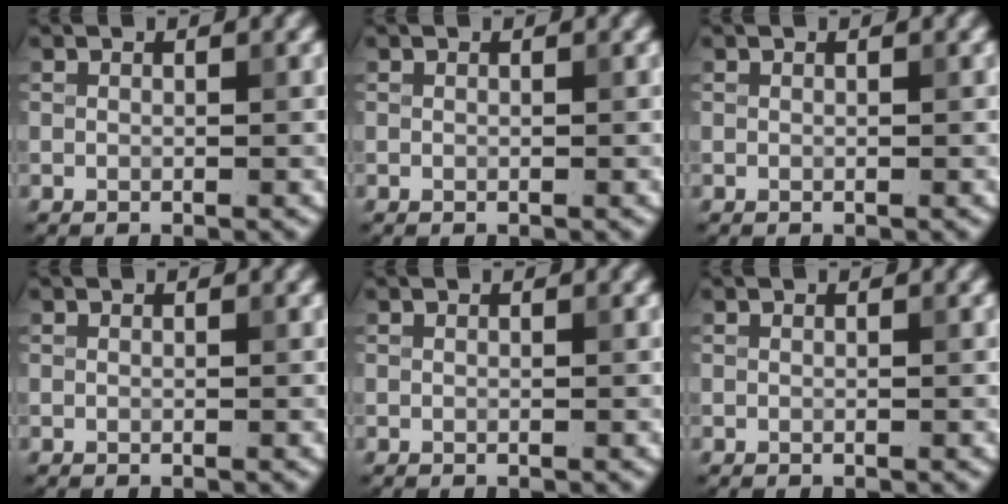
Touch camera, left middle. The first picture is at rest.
{"total": 0.0}
{"total": 0.0}
{"total": 0.0}
{"total": 0.0}
{"total": 0.0}